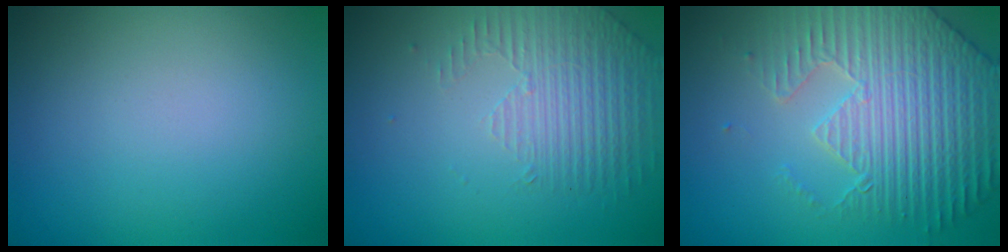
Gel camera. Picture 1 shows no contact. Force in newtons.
{"total": 1.7, "press": 1.3, "slide": 1.1}
{"total": 5.9, "press": 5.4, "slide": 2.5}